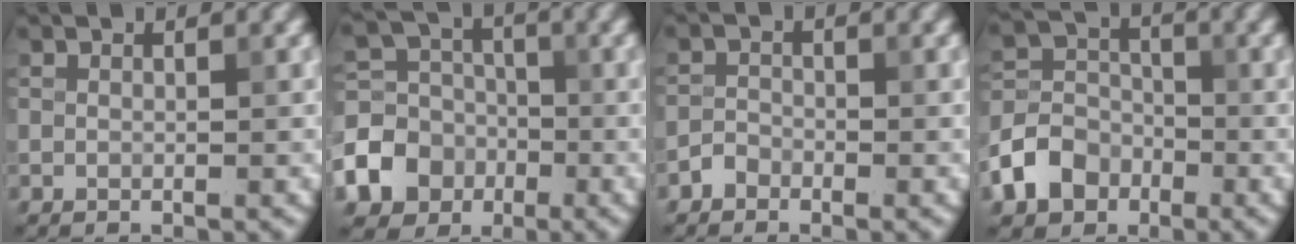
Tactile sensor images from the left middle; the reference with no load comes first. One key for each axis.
{"total": 7.8, "fx": -3.2, "fy": 6.6, "fz": 2.7, "tx": -0.049, "ty": -0.011, "tz": -0.078}
{"total": 1.3, "fx": -1.0, "fy": 0.8, "fz": 0.2, "tx": 0.002, "ty": 0.005, "tz": -0.022}
{"total": 5.5, "fx": -2.8, "fy": 4.3, "fz": 2.1, "tx": -0.046, "ty": 0.004, "tz": -0.066}